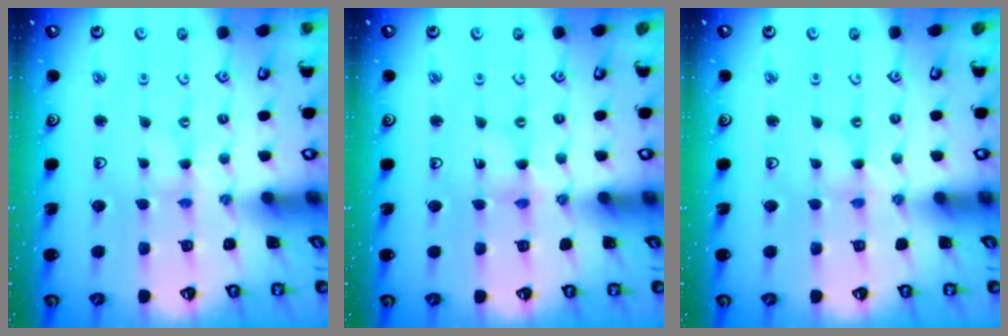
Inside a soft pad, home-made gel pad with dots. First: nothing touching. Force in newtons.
{"total": 0.7, "press": 0.6, "slide": 0.2}
{"total": 0.6, "press": 0.6, "slide": 0.1}